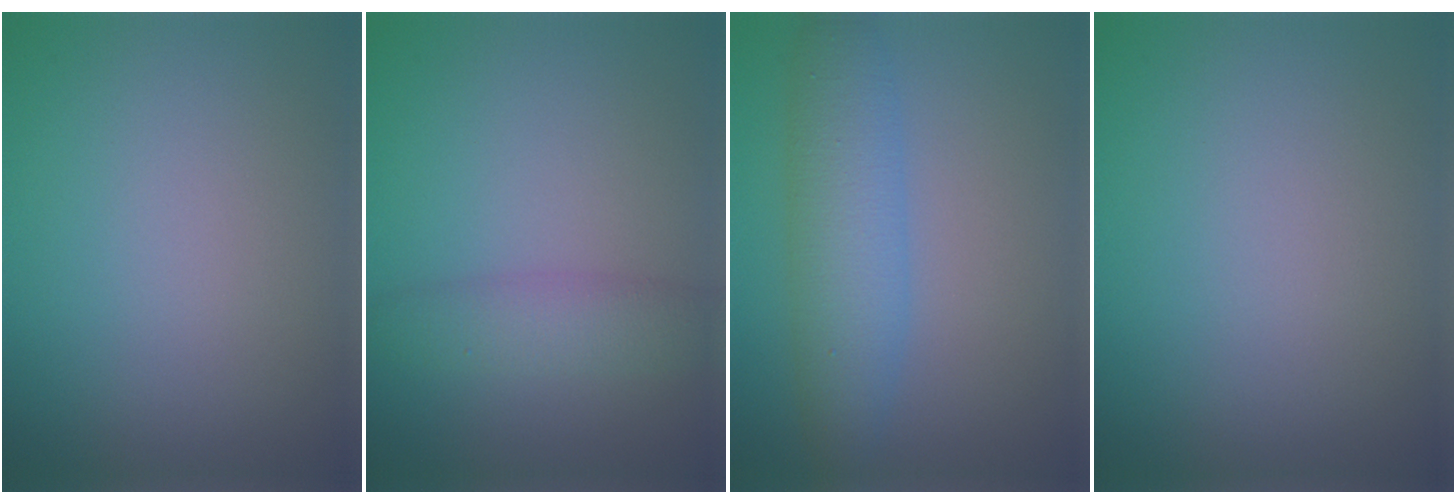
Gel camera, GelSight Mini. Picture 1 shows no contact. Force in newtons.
{"total": 3.0, "press": 3.0, "slide": 0.0}
{"total": 4.9, "press": 4.9, "slide": 0.2}
{"total": 0.0}